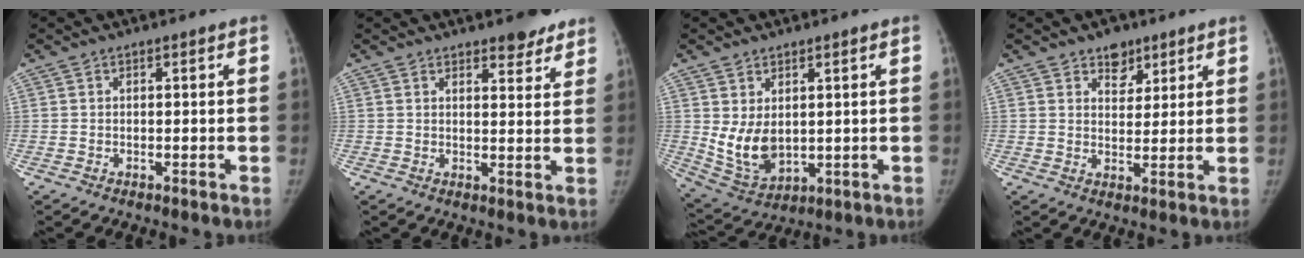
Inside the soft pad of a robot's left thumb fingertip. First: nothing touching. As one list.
[{"total": 5.5, "force": [4.4, 2.0, 2.8], "torque": [-0.009, -0.026, 0.056]}, {"total": 8.4, "force": [1.2, 5.6, 6.2], "torque": [-0.098, -0.021, 0.047]}, {"total": 5.0, "force": [3.4, 3.3, 1.8], "torque": [0.003, -0.020, 0.052]}]